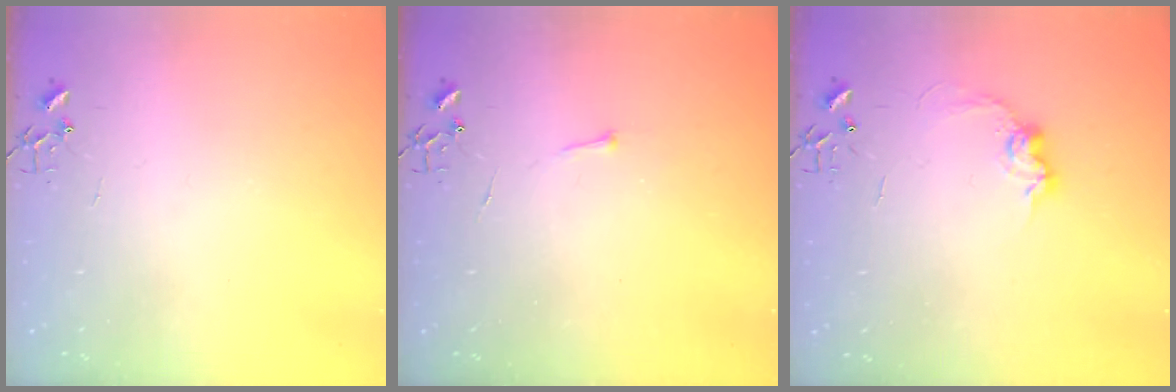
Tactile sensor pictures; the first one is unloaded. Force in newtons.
{"total": 2.9, "press": 2.9, "slide": 0.4}
{"total": 9.0, "press": 9.0, "slide": 0.5}